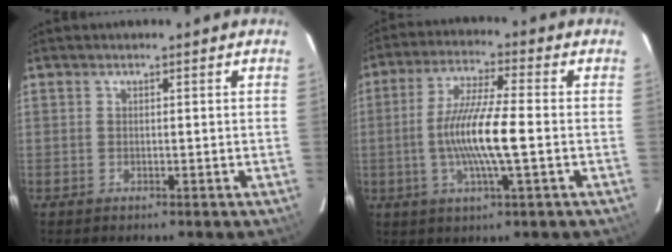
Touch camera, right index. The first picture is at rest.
{"total": 11.2, "force": [-1.9, 0.9, 11.1], "torque": [-0.214, -0.002, -0.037]}